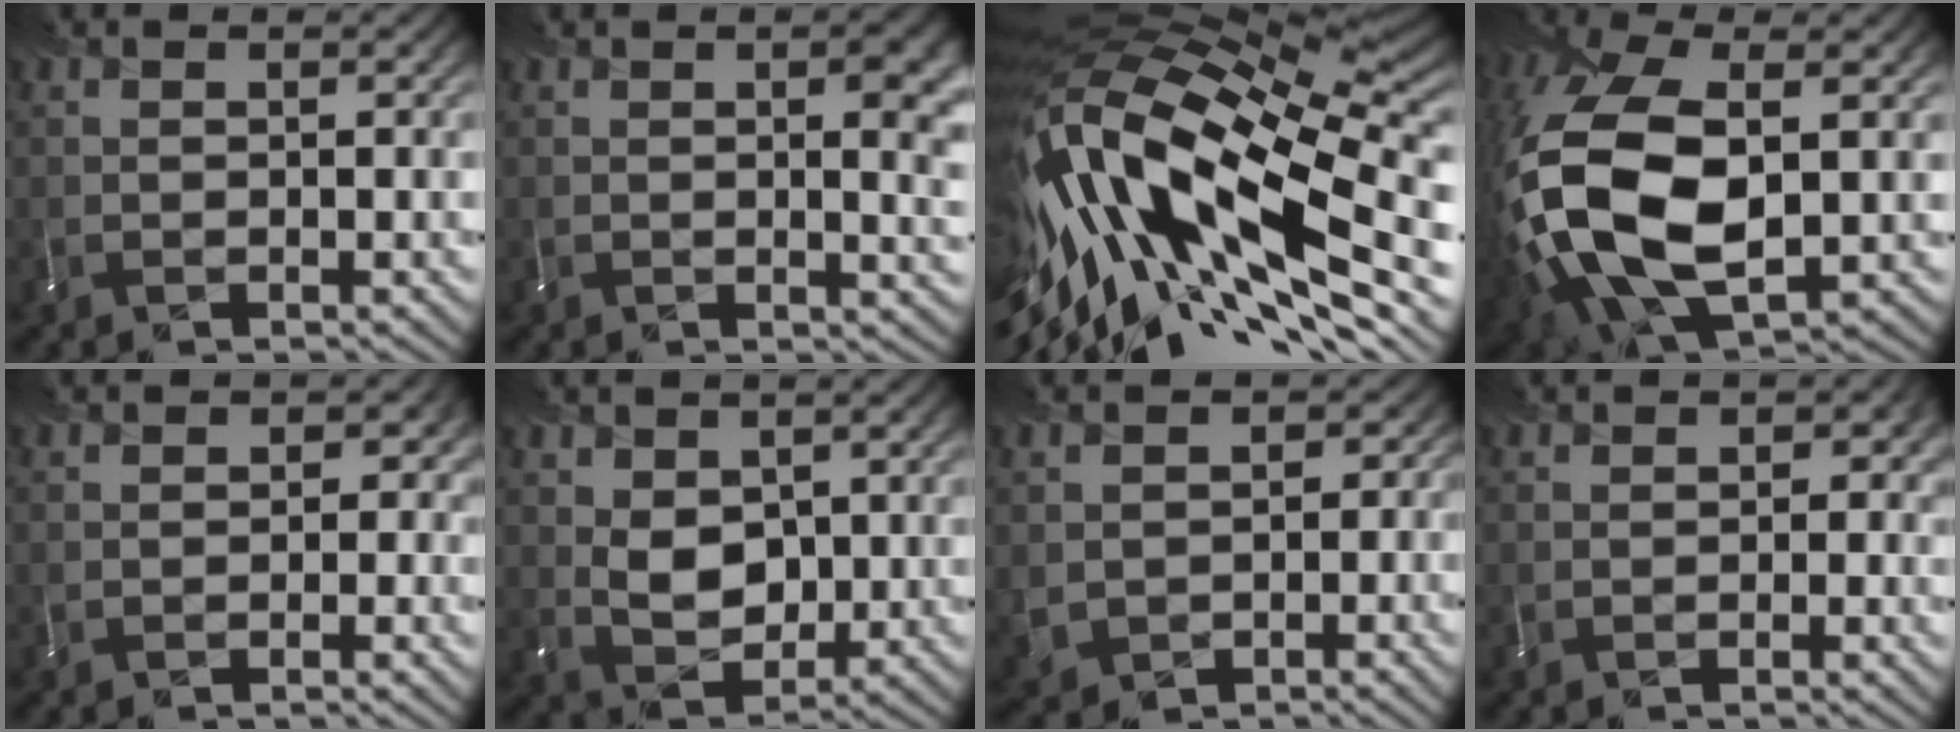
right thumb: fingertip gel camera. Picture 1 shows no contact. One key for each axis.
{"total": 5.4, "fx": 1.2, "fy": 1.8, "fz": 5.0, "tx": -0.055, "ty": 0.003, "tz": 0.019}
{"total": 20.3, "fx": -6.1, "fy": 9.2, "fz": 17.1, "tx": -0.358, "ty": -0.062, "tz": -0.100}
{"total": 17.4, "fx": -1.7, "fy": 9.5, "fz": 14.5, "tx": -0.354, "ty": -0.018, "tz": -0.025}
{"total": 2.9, "fx": -0.4, "fy": 2.6, "fz": 1.3, "tx": -0.011, "ty": 0.002, "tz": -0.002}
{"total": 4.9, "fx": 1.1, "fy": 3.8, "fz": 2.9, "tx": -0.070, "ty": -0.008, "tz": 0.023}
{"total": 5.4, "fx": -1.0, "fy": 5.0, "fz": 1.8, "tx": -0.063, "ty": -0.027, "tz": -0.014}
{"total": 3.1, "fx": -0.1, "fy": 2.6, "fz": 1.6, "tx": -0.012, "ty": 0.003, "tz": 0.004}